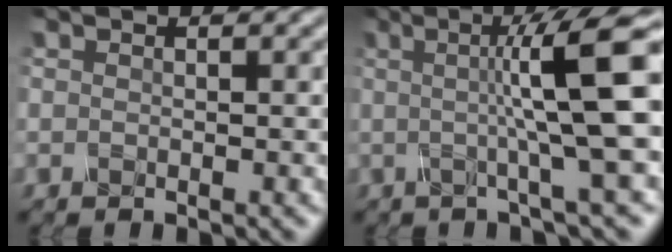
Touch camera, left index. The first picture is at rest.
{"total": 9.3, "force": [1.0, 1.3, 9.1], "torque": [-0.115, 0.007, 0.010]}